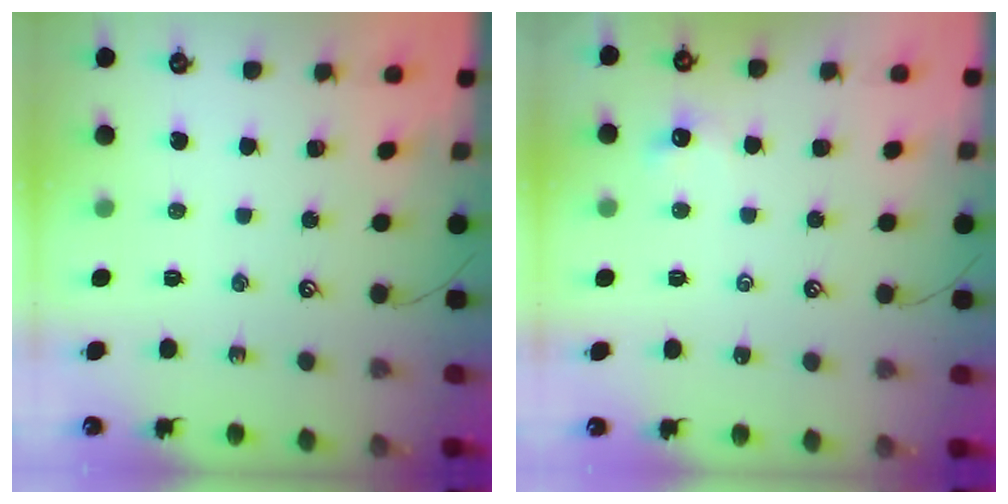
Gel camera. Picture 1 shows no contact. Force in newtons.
{"total": 0.9, "press": 0.8, "slide": 0.5}